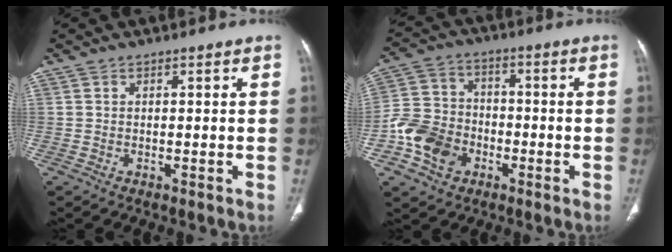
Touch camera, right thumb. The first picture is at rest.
{"total": 11.1, "force": [-4.2, 8.9, 5.1], "torque": [-0.074, 0.023, -0.081]}